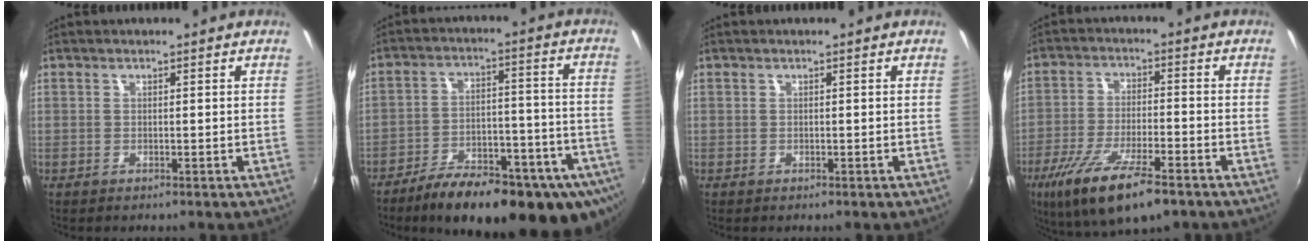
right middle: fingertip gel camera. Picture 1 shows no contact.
{"total": 25.7, "force": [-17.6, 9.3, 16.2], "torque": [-0.245, -0.026, -0.230]}
{"total": 0.0}
{"total": 15.4, "force": [-9.6, 4.0, 11.4], "torque": [-0.229, -0.042, -0.170]}